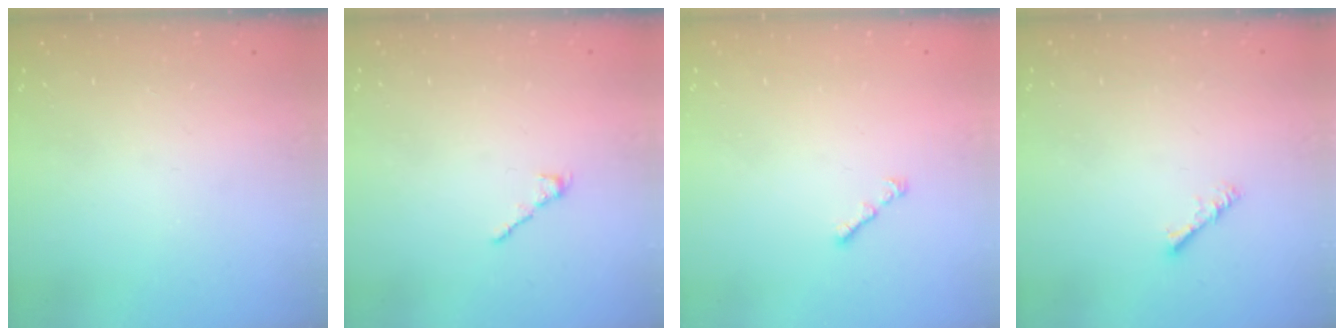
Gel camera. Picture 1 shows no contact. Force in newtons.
{"total": 1.7, "press": 1.5, "slide": 0.6}
{"total": 0.9, "press": 0.8, "slide": 0.5}
{"total": 2.4, "press": 2.4, "slide": 0.3}